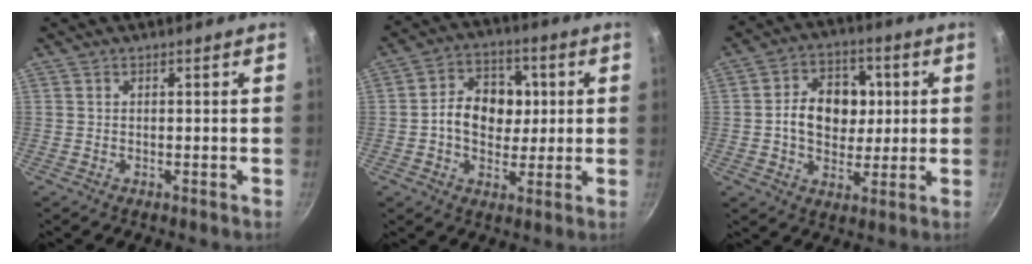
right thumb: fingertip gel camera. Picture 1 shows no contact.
{"total": 11.8, "force": [0.5, 9.1, 7.5], "torque": [-0.084, 0.013, -0.005]}
{"total": 12.7, "force": [1.0, 9.7, 8.1], "torque": [-0.088, 0.010, 0.007]}